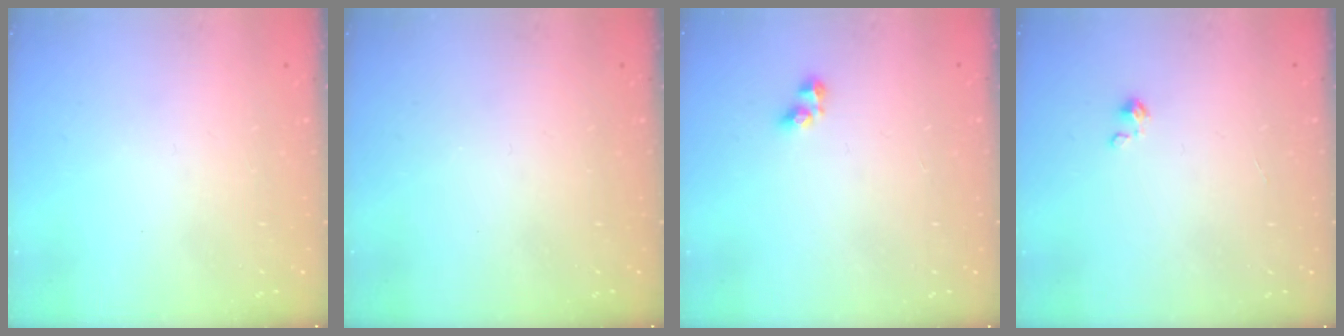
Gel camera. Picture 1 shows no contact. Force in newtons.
{"total": 0.0}
{"total": 3.0, "press": 3.0, "slide": 0.4}
{"total": 0.0}